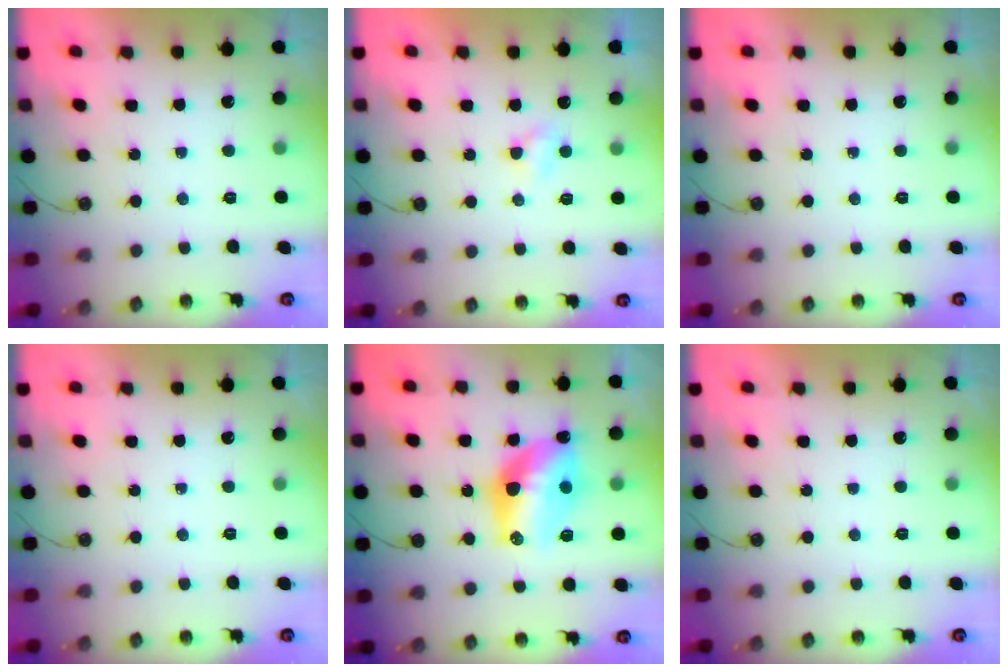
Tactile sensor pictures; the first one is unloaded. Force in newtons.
{"total": 2.0, "press": 2.0, "slide": 0.3}
{"total": 0.0}
{"total": 0.0}
{"total": 13.6, "press": 13.5, "slide": 1.2}
{"total": 0.0}